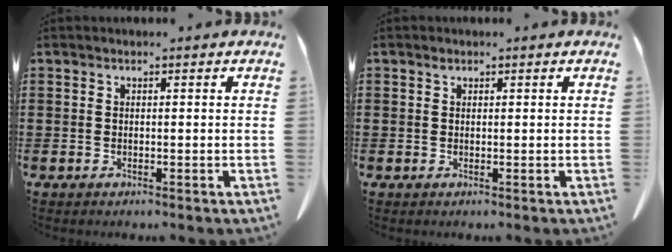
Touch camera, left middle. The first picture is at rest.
{"total": 0.8, "force": [0.5, 0.6, 0.2], "torque": [-0.007, 0.001, 0.011]}